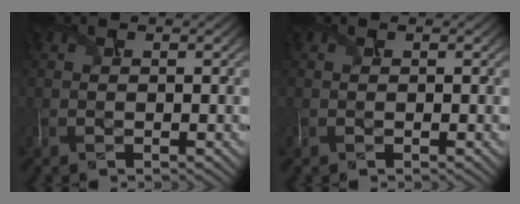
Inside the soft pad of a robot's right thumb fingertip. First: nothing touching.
{"total": 0.0}